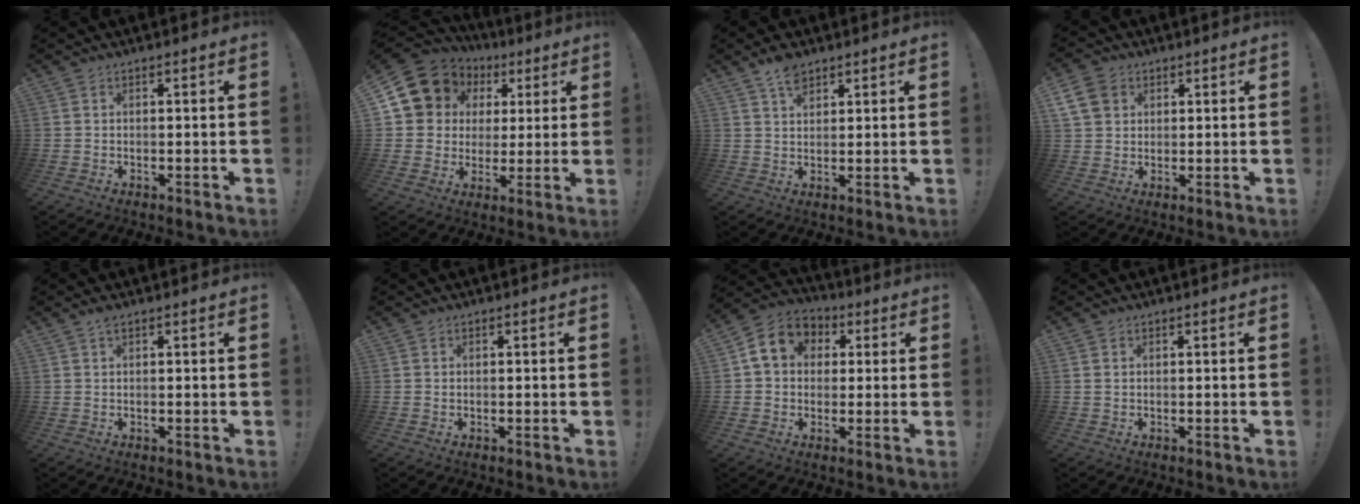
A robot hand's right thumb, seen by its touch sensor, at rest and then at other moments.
{"total": 12.2, "force": [5.6, 10.2, 3.8], "torque": [-0.057, -0.032, 0.119]}
{"total": 5.4, "force": [3.8, 2.8, 2.7], "torque": [-0.040, -0.016, 0.068]}
{"total": 8.4, "force": [3.6, 6.8, 3.5], "torque": [-0.055, -0.013, 0.074]}
{"total": 1.2, "force": [0.8, 0.3, 0.9], "torque": [-0.014, 0.000, 0.013]}
{"total": 0.0}
{"total": 11.4, "force": [3.1, 9.4, 5.7], "torque": [-0.077, 0.004, 0.066]}
{"total": 0.8, "force": [0.5, 0.5, 0.3], "torque": [-0.007, 0.002, 0.010]}